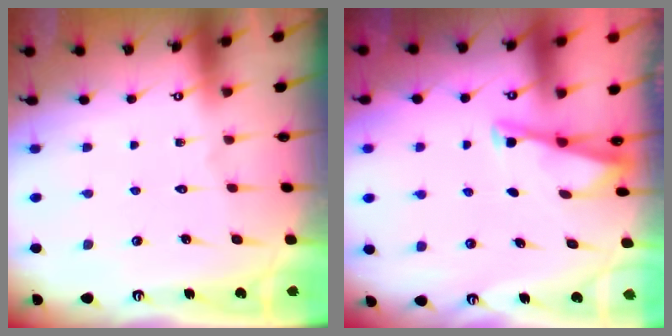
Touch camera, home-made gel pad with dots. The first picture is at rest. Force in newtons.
{"total": 3.2, "press": 3.2, "slide": 0.3}